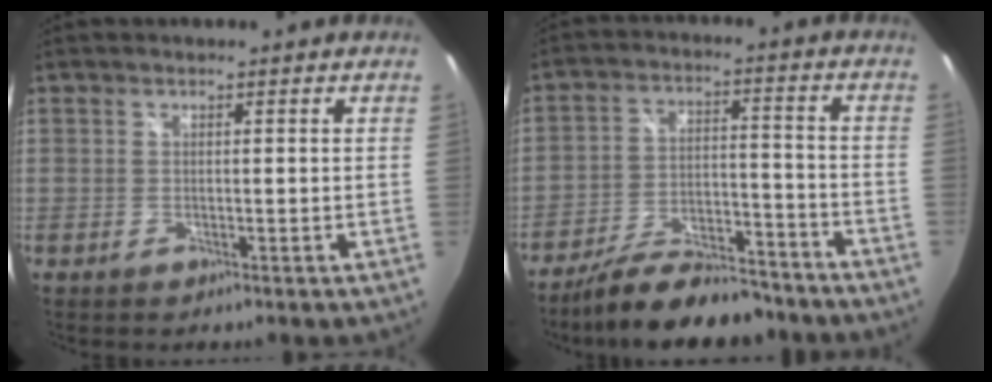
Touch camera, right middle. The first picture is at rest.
{"total": 16.0, "force": [-13.5, 4.4, 7.3], "torque": [-0.136, -0.003, -0.200]}